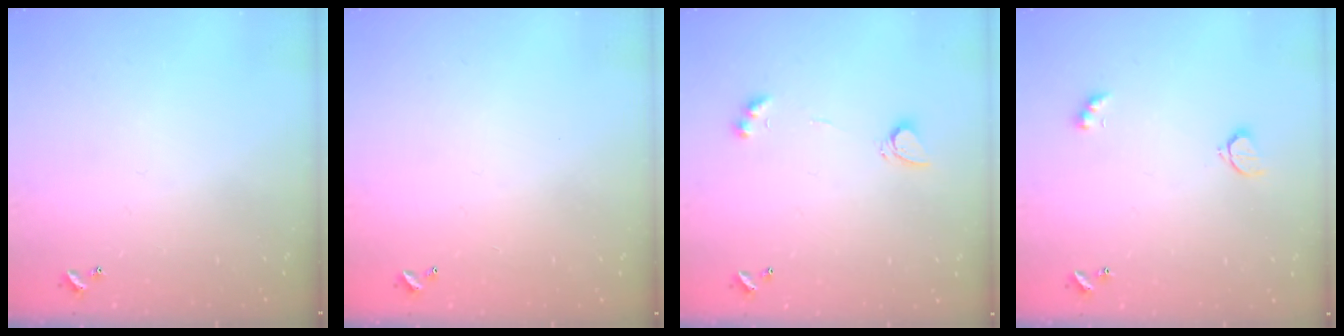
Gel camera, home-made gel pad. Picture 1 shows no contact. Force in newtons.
{"total": 2.9, "press": 2.9, "slide": 0.1}
{"total": 3.1, "press": 3.1, "slide": 0.6}
{"total": 2.6, "press": 2.6, "slide": 0.5}